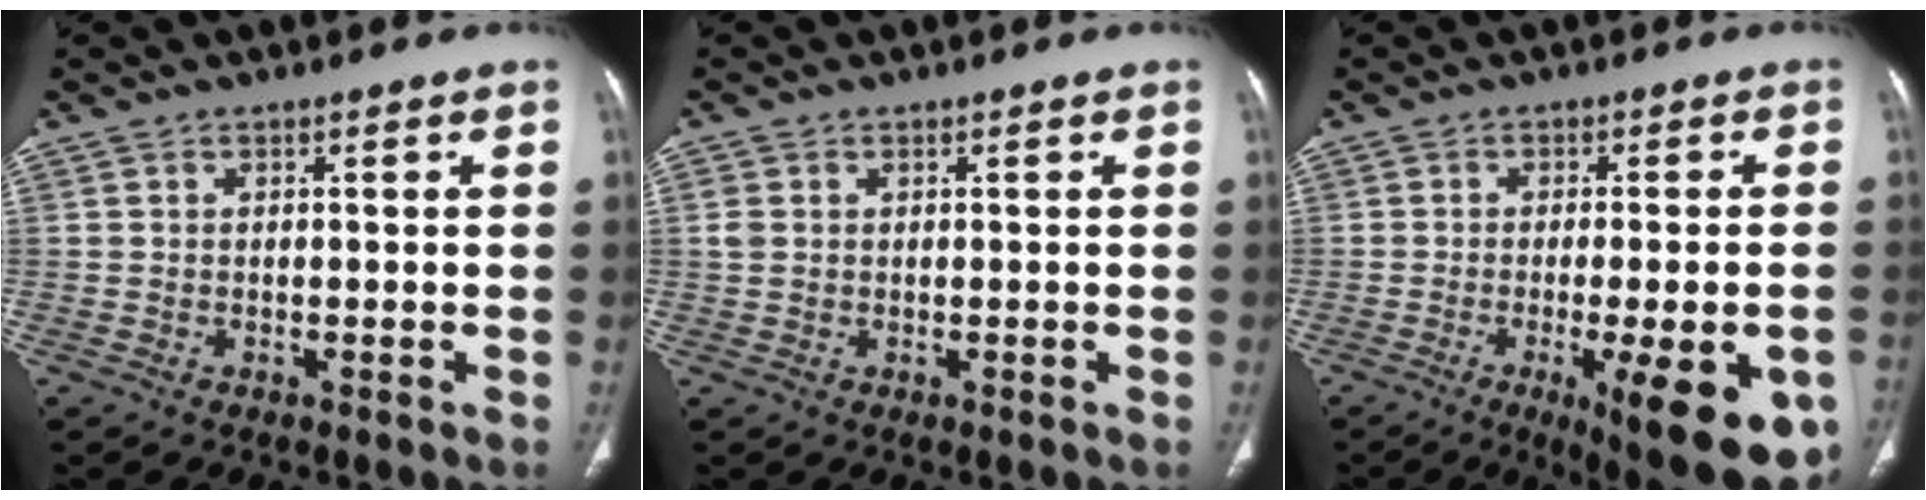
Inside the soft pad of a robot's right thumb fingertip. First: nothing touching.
{"total": 1.7, "force": [0.3, 1.3, 0.9], "torque": [-0.022, 0.001, 0.009]}
{"total": 17.9, "force": [-7.2, 5.1, 15.5], "torque": [-0.149, -0.002, -0.084]}